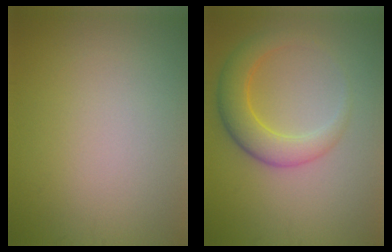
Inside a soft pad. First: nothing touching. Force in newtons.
{"total": 4.5, "press": 4.5, "slide": 0.1}